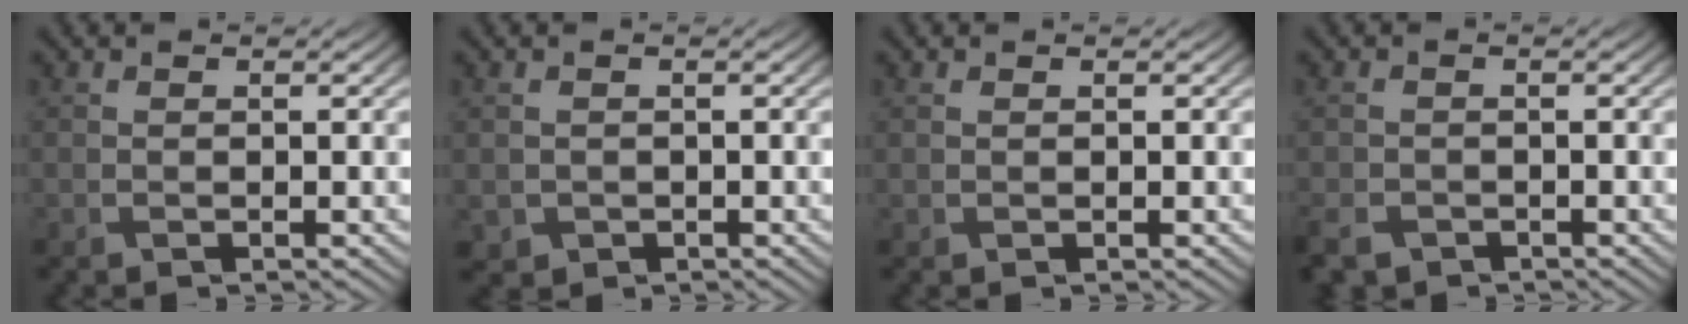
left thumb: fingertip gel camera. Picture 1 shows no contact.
{"total": 1.5, "force": [-0.4, 1.4, 0.2], "torque": [-0.010, -0.010, -0.007]}
{"total": 0.0}
{"total": 3.0, "force": [-2.3, 1.7, 1.1], "torque": [-0.033, -0.011, -0.049]}